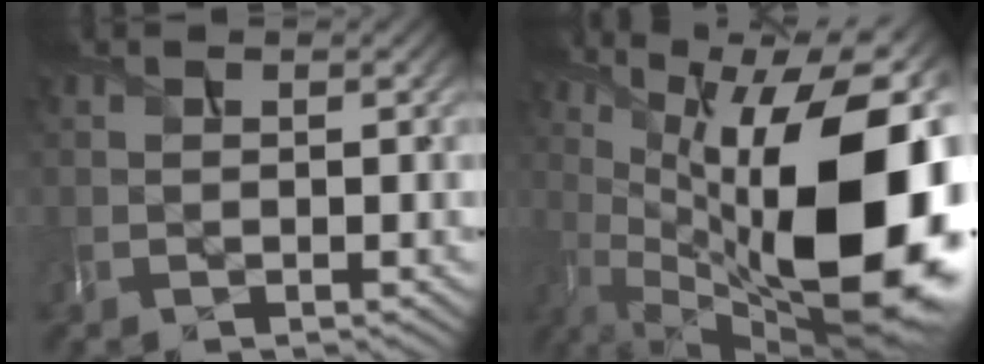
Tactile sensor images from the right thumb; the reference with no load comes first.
{"total": 21.2, "force": [0.8, 9.6, 18.9], "torque": [-0.271, 0.001, 0.009]}